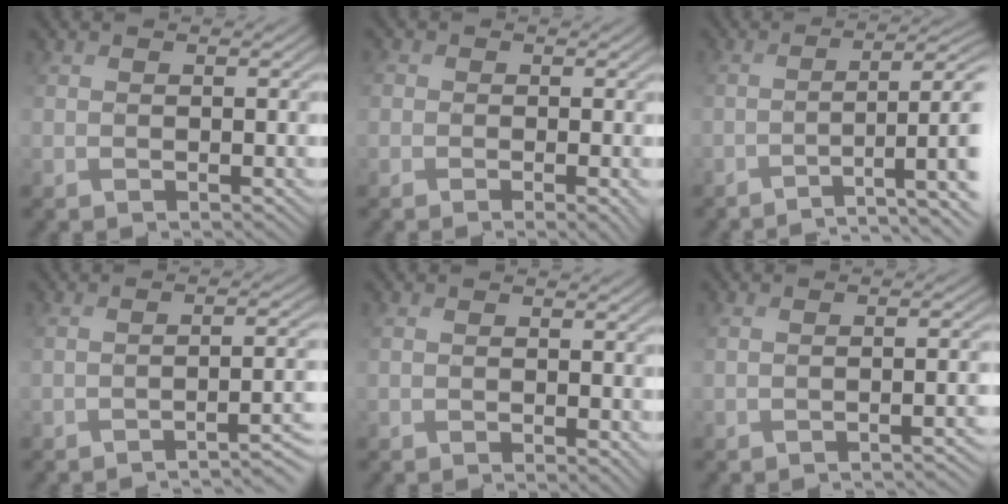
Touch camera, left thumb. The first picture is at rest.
{"total": 3.2, "force": [-1.5, 2.0, 2.0], "torque": [-0.027, -0.007, -0.015]}
{"total": 7.1, "force": [-2.7, 1.3, 6.4], "torque": [-0.090, 0.008, -0.040]}
{"total": 5.1, "force": [-3.1, 0.8, 3.9], "torque": [-0.037, 0.009, -0.043]}
{"total": 0.6, "force": [0.3, -0.1, 0.5], "torque": [-0.007, 0.002, 0.006]}
{"total": 1.9, "force": [-1.2, 0.0, 1.4], "torque": [-0.002, 0.014, -0.023]}